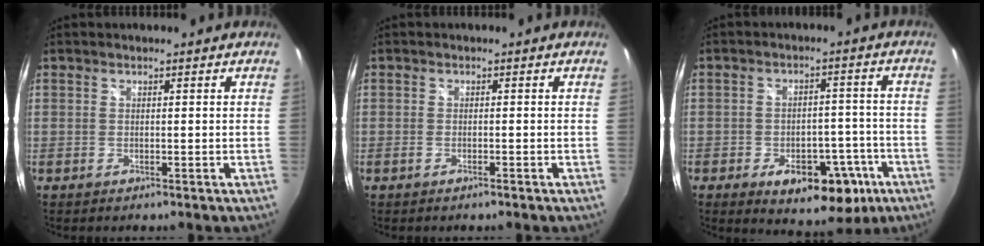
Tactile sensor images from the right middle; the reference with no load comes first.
{"total": 1.1, "force": [-0.9, 0.3, 0.6], "torque": [-0.012, 0.000, -0.017]}
{"total": 14.0, "force": [-7.2, 8.1, 8.8], "torque": [-0.125, 0.007, -0.083]}